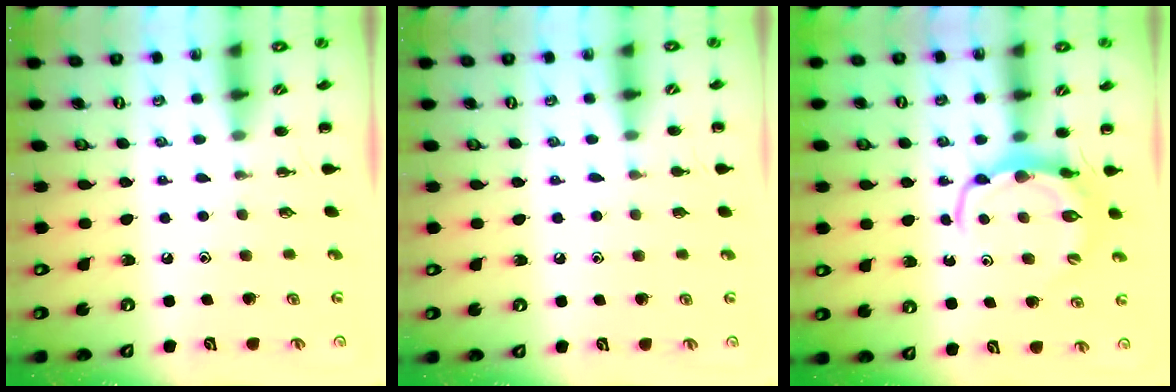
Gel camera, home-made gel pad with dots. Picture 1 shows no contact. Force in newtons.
{"total": 4.4, "press": 4.1, "slide": 1.6}
{"total": 6.2, "press": 6.1, "slide": 0.9}